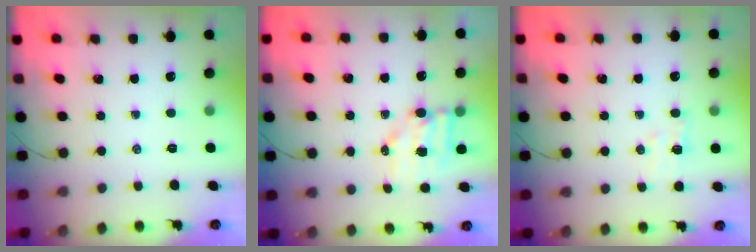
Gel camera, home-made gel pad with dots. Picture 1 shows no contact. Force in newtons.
{"total": 7.8, "press": 7.8, "slide": 0.8}
{"total": 5.2, "press": 5.0, "slide": 1.3}